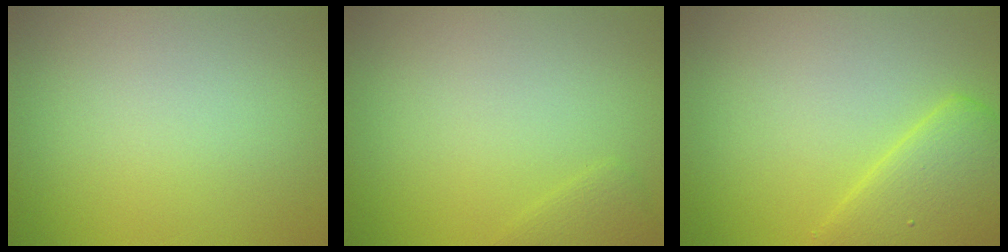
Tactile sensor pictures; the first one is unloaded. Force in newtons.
{"total": 1.1, "press": 1.1, "slide": 0.0}
{"total": 5.2, "press": 5.2, "slide": 0.3}